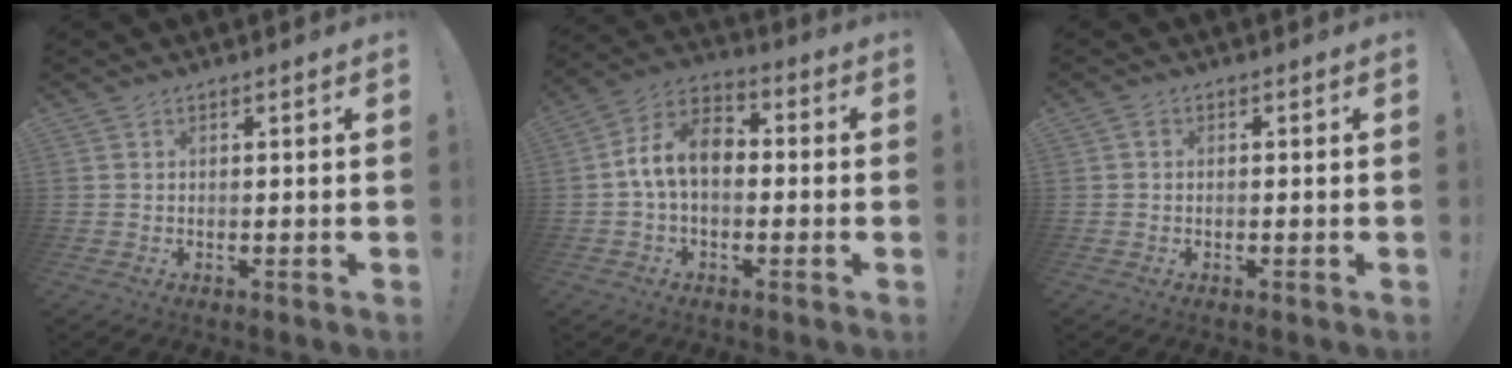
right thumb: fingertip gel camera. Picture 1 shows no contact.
{"total": 11.4, "force": [0.1, 7.2, 8.8], "torque": [-0.154, 0.016, 0.004]}
{"total": 0.8, "force": [-0.5, 0.6, 0.3], "torque": [-0.006, 0.003, -0.008]}